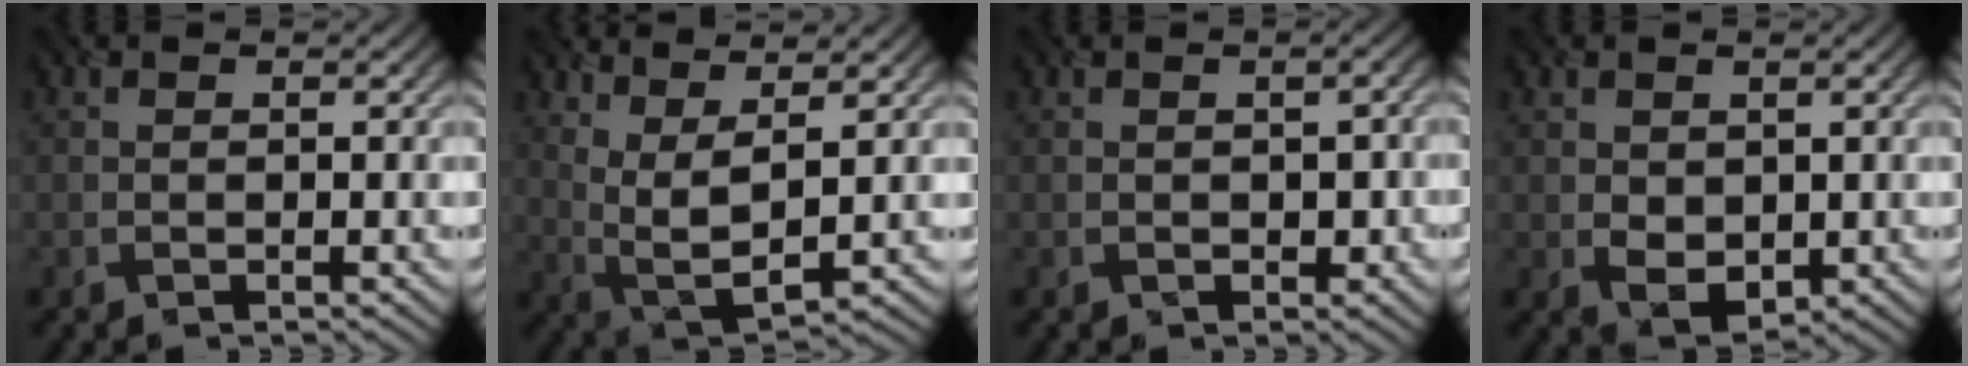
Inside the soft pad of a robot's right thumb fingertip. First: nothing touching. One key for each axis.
{"total": 6.4, "fx": 3.2, "fy": 2.1, "fz": 5.2, "tx": -0.122, "ty": -0.001, "tz": 0.068}
{"total": 2.1, "fx": -0.1, "fy": 1.3, "fz": 1.6, "tx": -0.026, "ty": -0.005, "tz": 0.005}
{"total": 3.3, "fx": 0.5, "fy": 2.5, "fz": 2.2, "tx": -0.052, "ty": -0.009, "tz": 0.016}